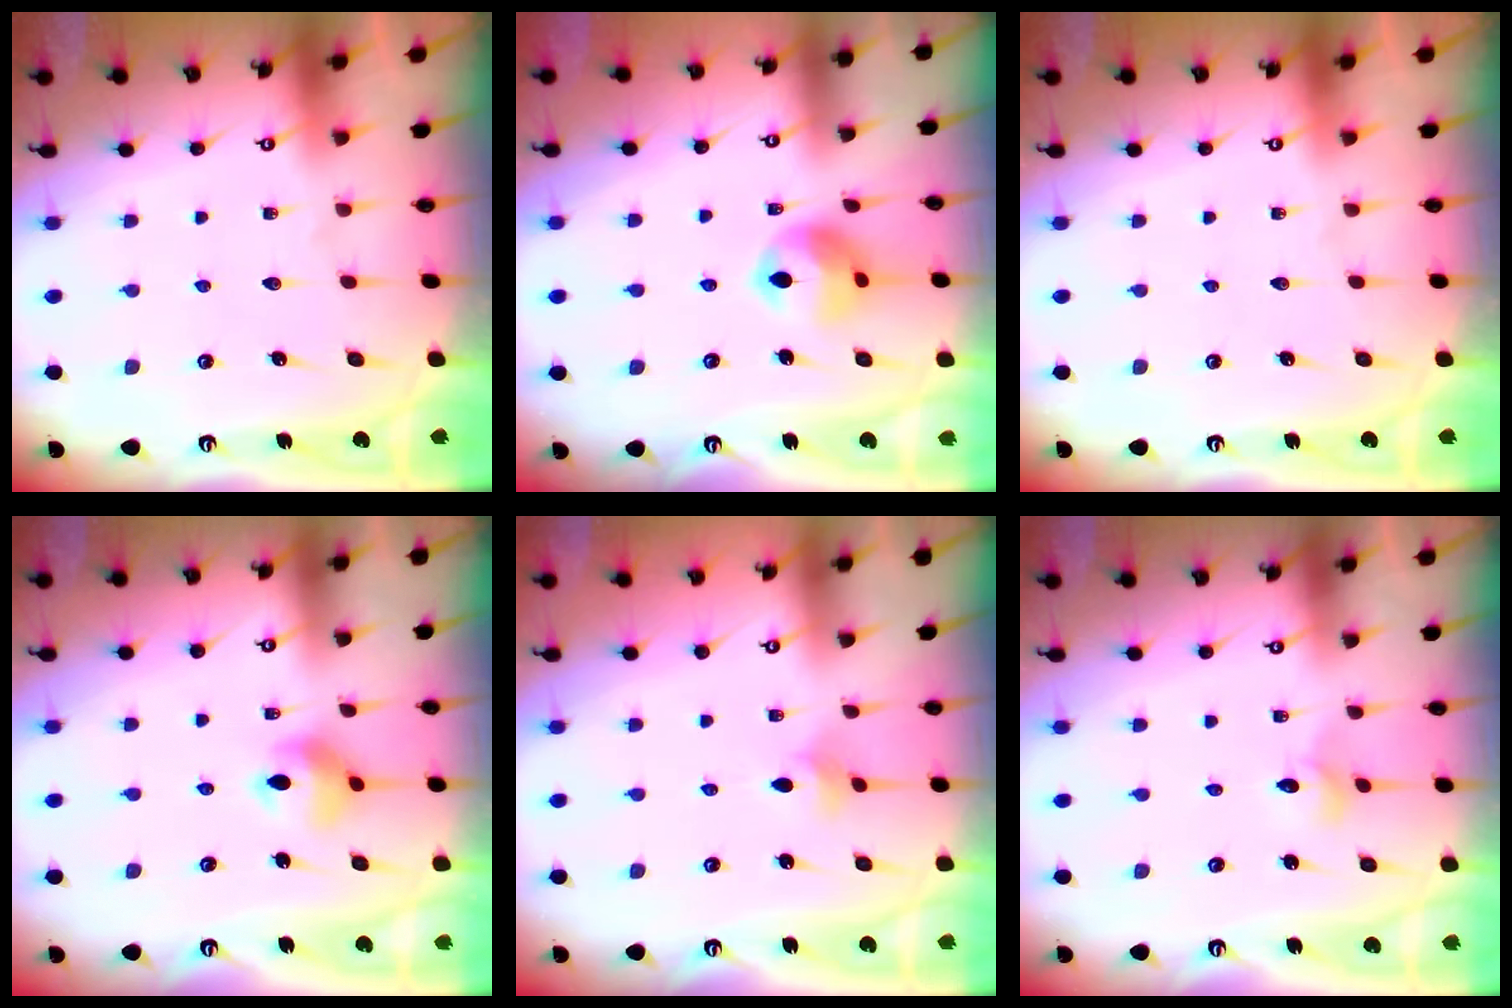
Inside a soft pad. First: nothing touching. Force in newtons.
{"total": 10.6, "press": 10.5, "slide": 1.3}
{"total": 0.0}
{"total": 8.6, "press": 8.1, "slide": 3.0}
{"total": 2.8, "press": 2.8, "slide": 0.5}
{"total": 2.8, "press": 2.8, "slide": 0.3}